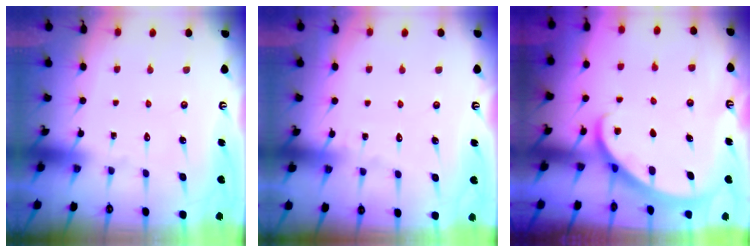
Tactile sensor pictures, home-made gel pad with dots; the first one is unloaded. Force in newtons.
{"total": 4.8, "press": 4.7, "slide": 0.4}
{"total": 1.9, "press": 1.9, "slide": 0.2}